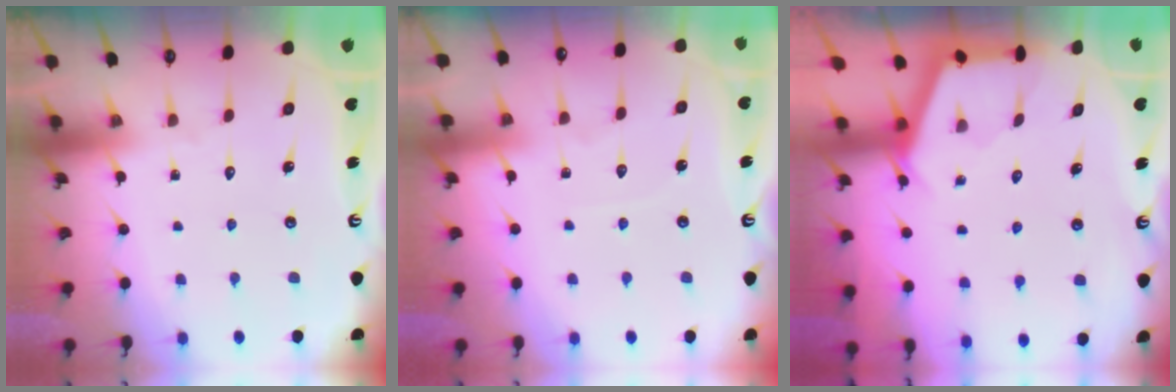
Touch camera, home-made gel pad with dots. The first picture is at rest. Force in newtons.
{"total": 3.4, "press": 3.4, "slide": 0.5}
{"total": 2.9, "press": 2.9, "slide": 0.3}